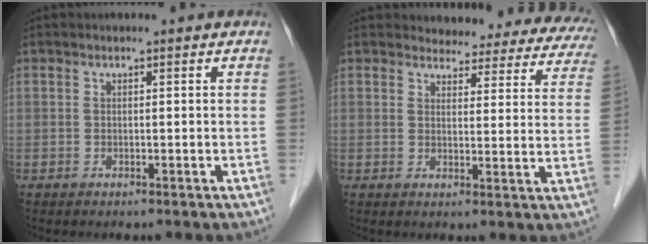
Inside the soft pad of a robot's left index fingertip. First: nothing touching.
{"total": 15.9, "force": [14.4, 5.2, 4.6], "torque": [-0.017, -0.031, 0.130]}